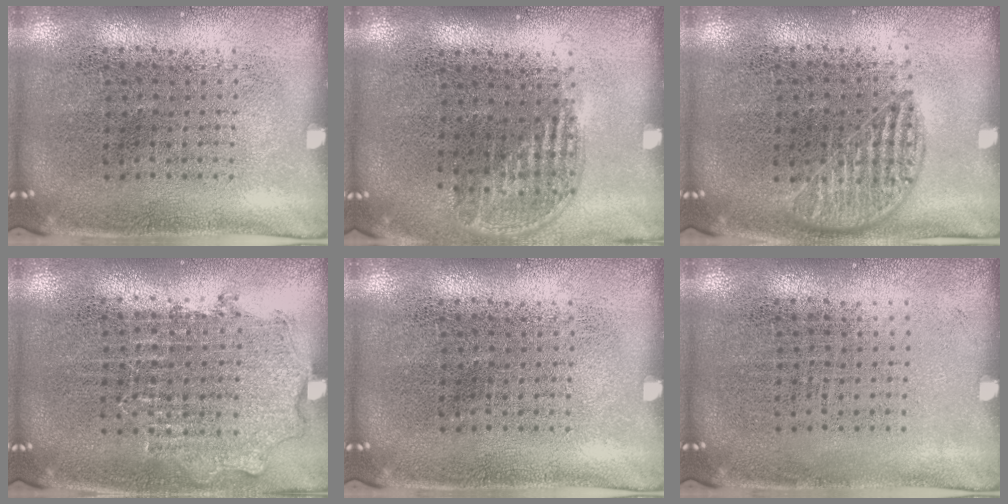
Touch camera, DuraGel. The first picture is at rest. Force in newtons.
{"total": 1.0, "press": 0.8, "slide": 0.6}
{"total": 1.0, "press": 0.9, "slide": 0.4}
{"total": 0.8, "press": 0.8, "slide": 0.3}
{"total": 0.0}
{"total": 0.0}